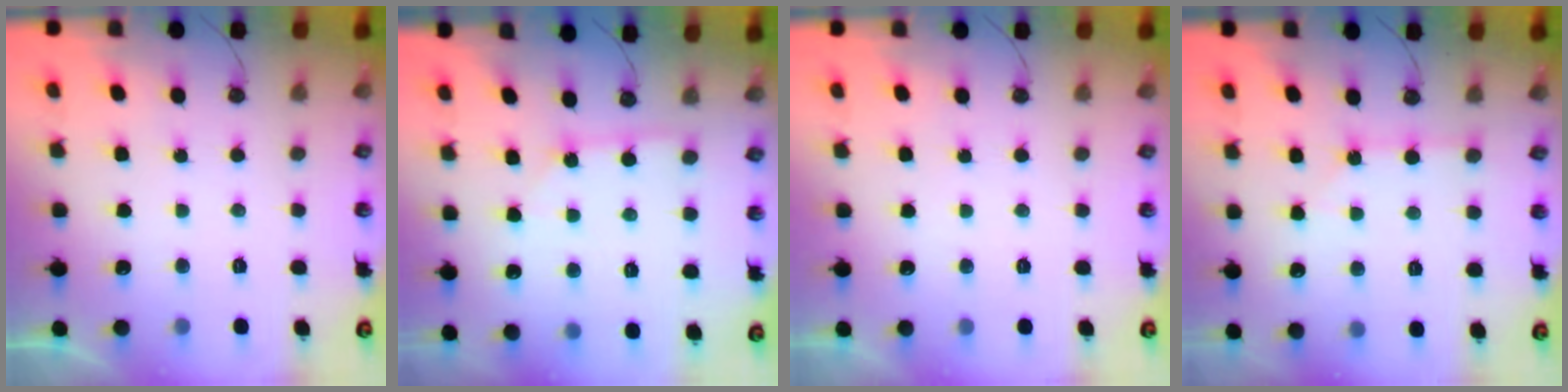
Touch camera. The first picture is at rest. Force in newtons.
{"total": 1.8, "press": 1.8, "slide": 0.2}
{"total": 0.0}
{"total": 0.7, "press": 0.7, "slide": 0.1}